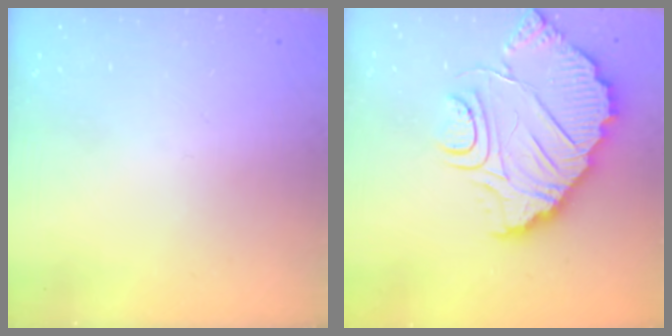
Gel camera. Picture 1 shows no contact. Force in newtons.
{"total": 14.6, "press": 14.6, "slide": 1.3}